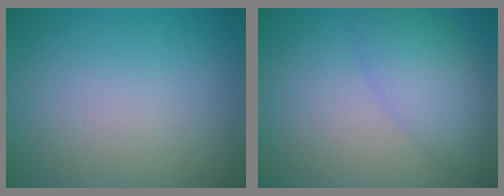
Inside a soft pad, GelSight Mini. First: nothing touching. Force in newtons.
{"total": 4.5, "press": 4.5, "slide": 0.2}